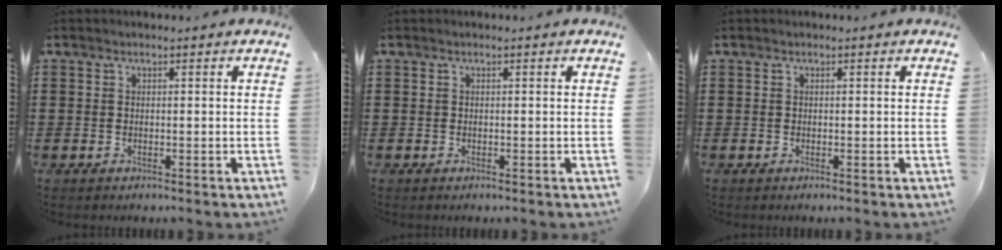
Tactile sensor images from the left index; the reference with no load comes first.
{"total": 0.0}
{"total": 0.0}